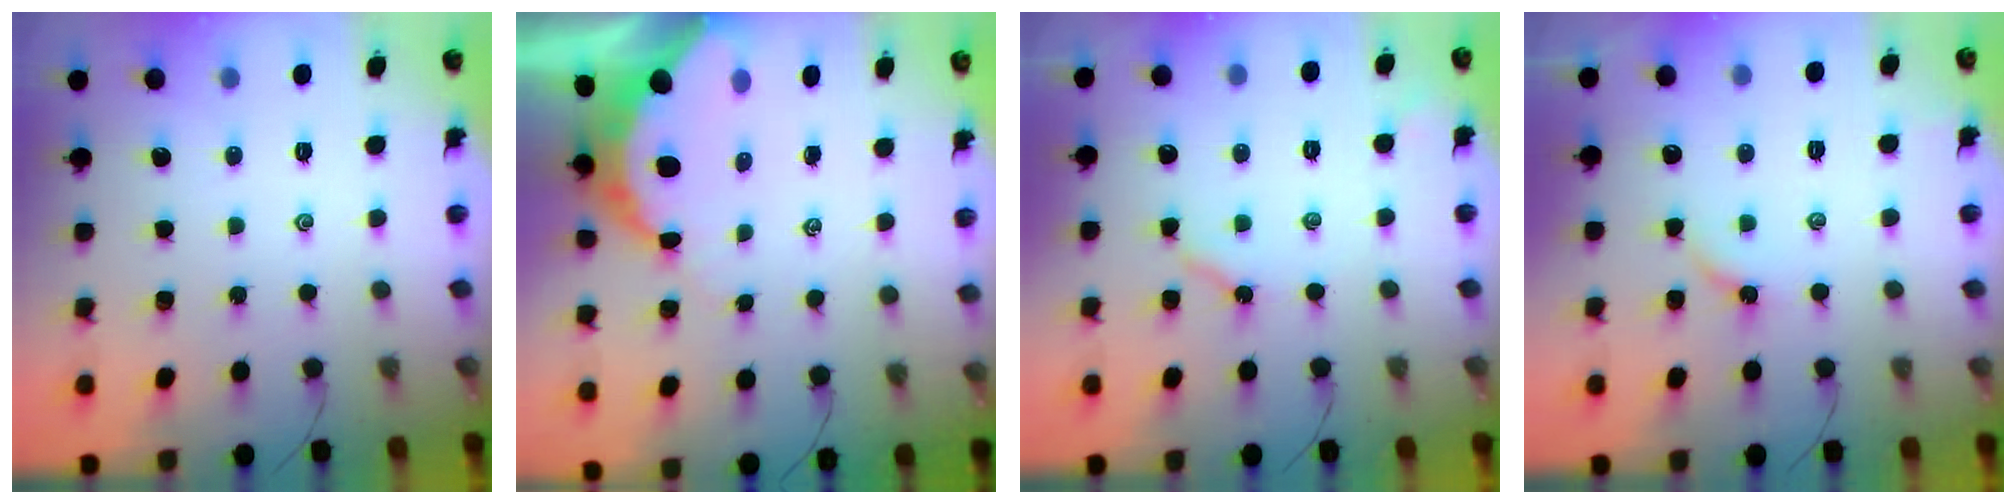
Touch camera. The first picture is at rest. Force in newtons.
{"total": 10.1, "press": 10.0, "slide": 1.0}
{"total": 3.5, "press": 3.5, "slide": 0.3}
{"total": 4.1, "press": 4.1, "slide": 0.7}